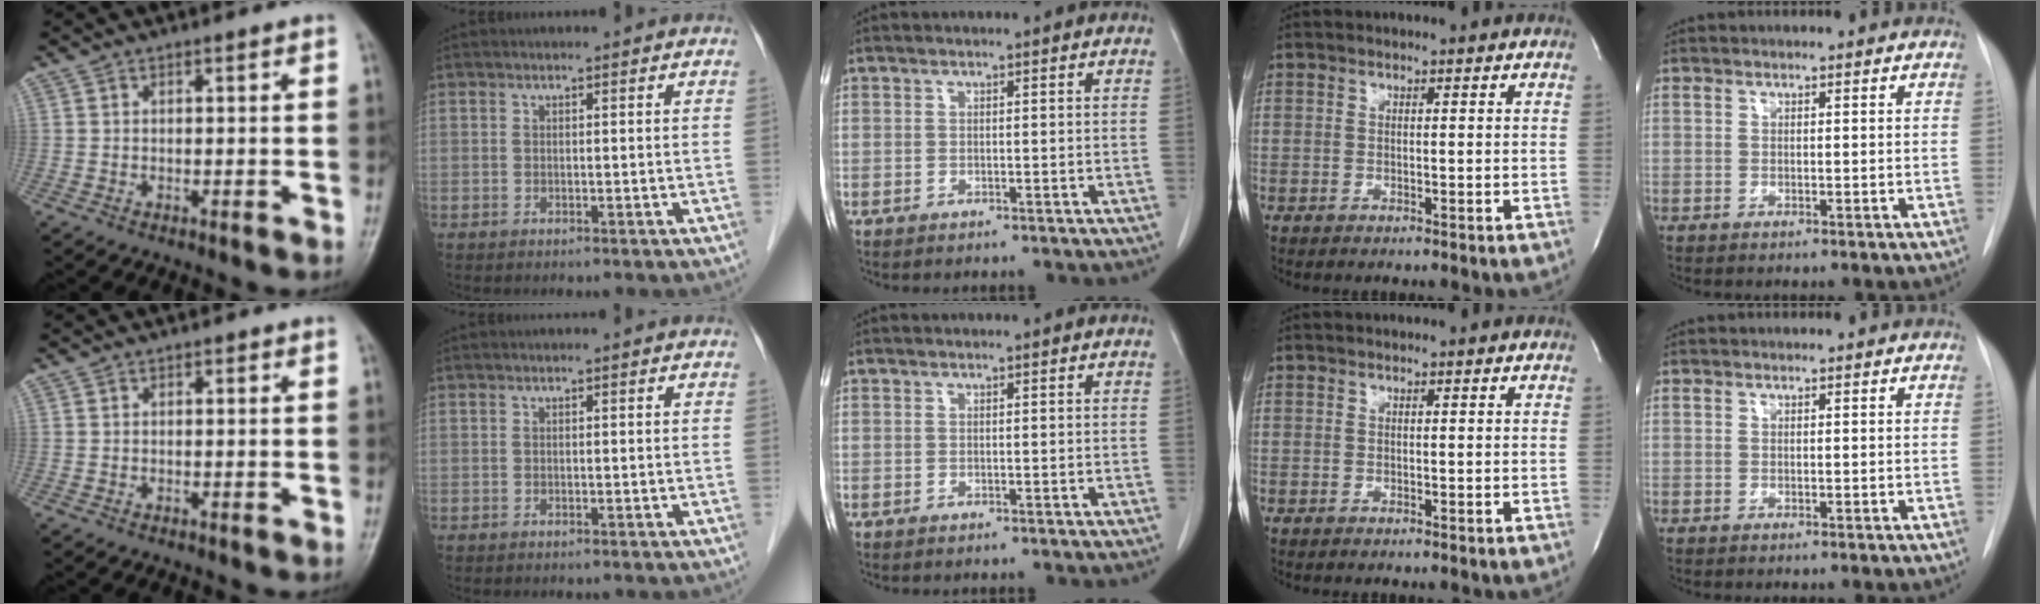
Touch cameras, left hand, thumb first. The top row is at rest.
{"thumb": {"total": 0.5, "force": [0.2, 0.4, 0.3], "torque": [0.003, 0.001, -0.002]}}